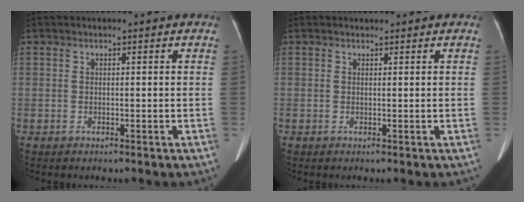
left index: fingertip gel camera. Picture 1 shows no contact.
{"total": 0.8, "force": [0.6, 0.4, 0.0], "torque": [-0.004, 0.012, 0.009]}